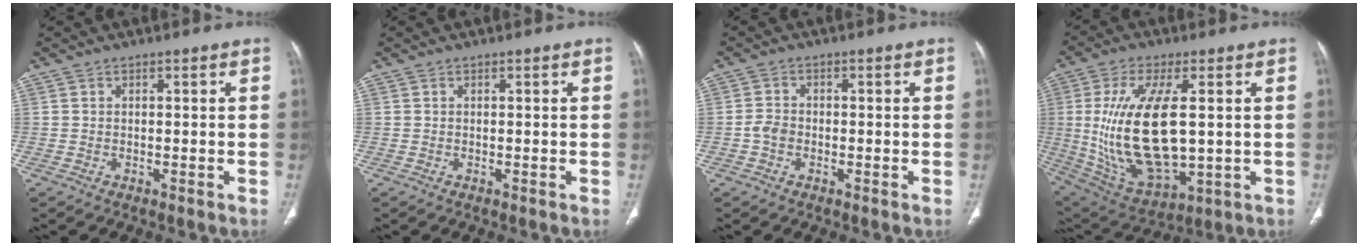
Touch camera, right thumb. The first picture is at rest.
{"total": 0.0}
{"total": 2.4, "force": [-0.8, 1.9, 1.3], "torque": [-0.021, 0.008, -0.021]}
{"total": 20.9, "force": [1.1, 9.6, 18.6], "torque": [-0.366, -0.015, 0.042]}